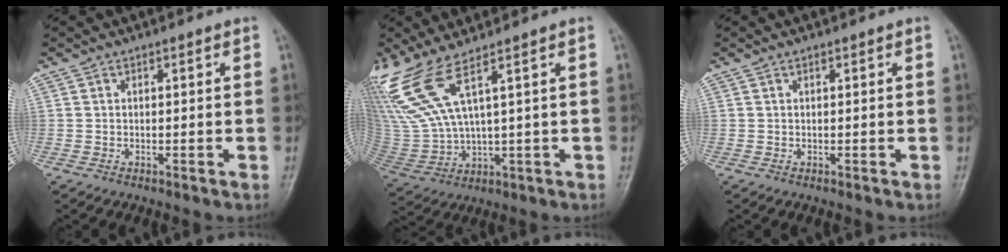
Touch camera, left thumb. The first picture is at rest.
{"total": 12.2, "force": [7.4, 2.5, 9.4], "torque": [-0.240, -0.027, 0.170]}
{"total": 0.0}